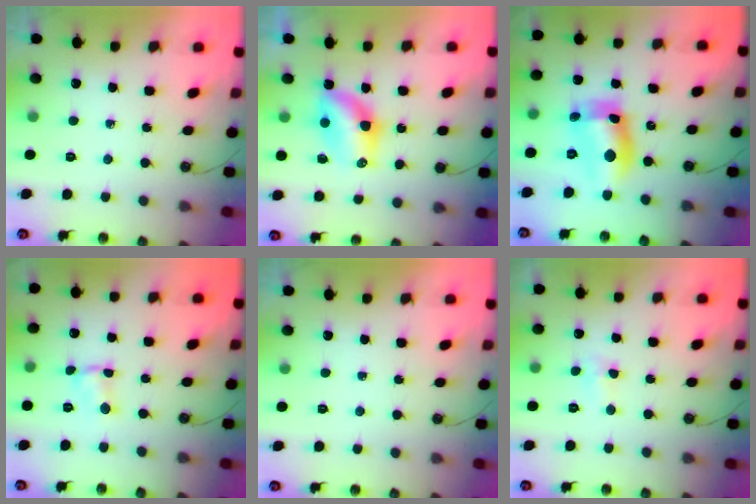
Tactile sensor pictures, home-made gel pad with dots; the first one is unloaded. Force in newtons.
{"total": 6.8, "press": 6.8, "slide": 0.5}
{"total": 12.2, "press": 12.1, "slide": 1.3}
{"total": 2.2, "press": 2.1, "slide": 0.3}
{"total": 0.0}
{"total": 2.9, "press": 2.9, "slide": 0.4}